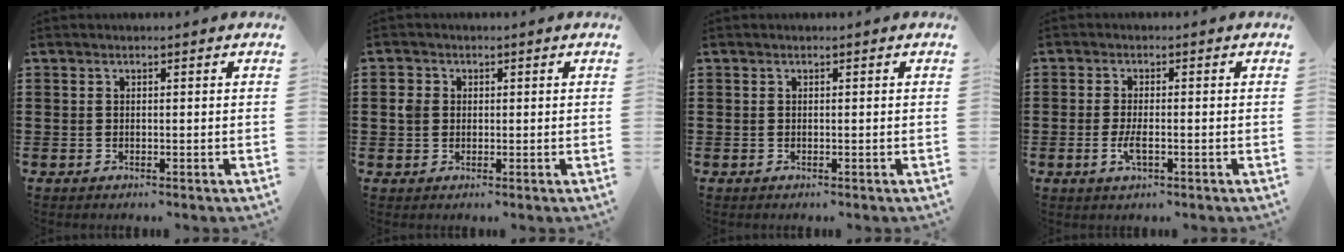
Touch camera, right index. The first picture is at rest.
{"total": 2.1, "force": [0.3, 1.9, 1.0], "torque": [-0.025, 0.009, 0.004]}
{"total": 0.0}
{"total": 3.1, "force": [-0.8, 1.0, 2.8], "torque": [-0.063, -0.005, -0.019]}